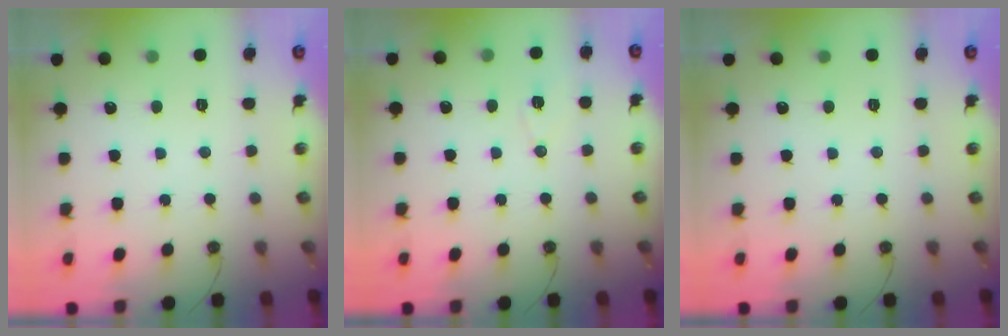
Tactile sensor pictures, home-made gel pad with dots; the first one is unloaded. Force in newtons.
{"total": 4.9, "press": 4.2, "slide": 2.4}
{"total": 0.0}